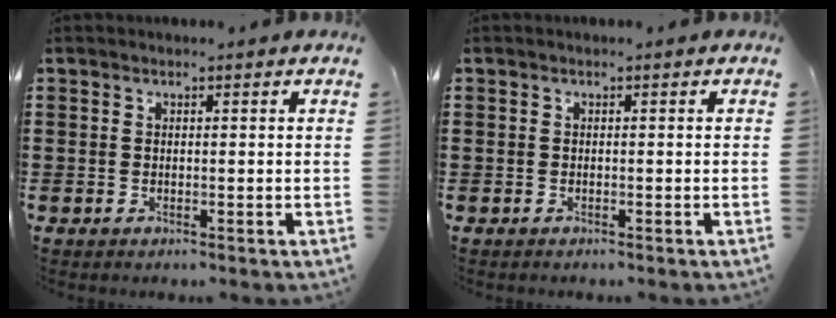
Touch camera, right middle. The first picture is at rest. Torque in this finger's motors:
{"motor_torque": [-1.30, 0.78, -0.47, -0.10]}